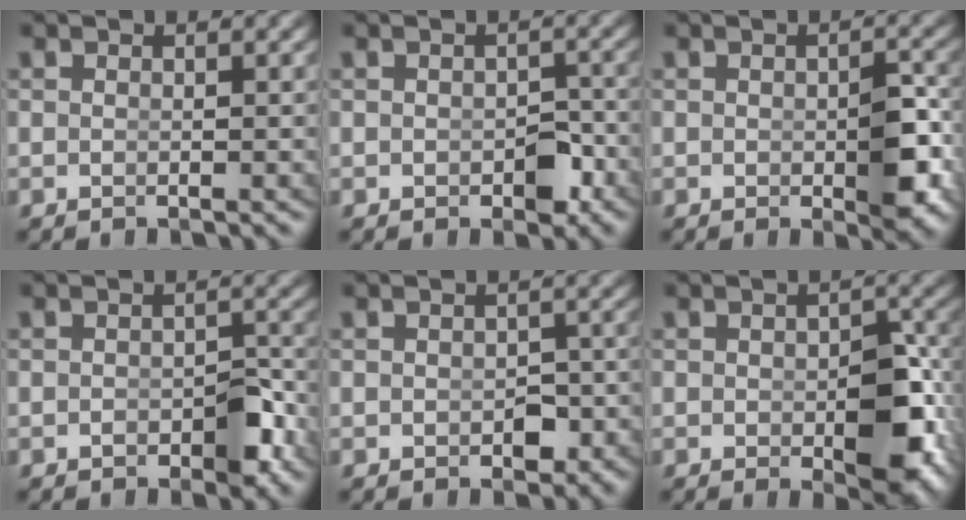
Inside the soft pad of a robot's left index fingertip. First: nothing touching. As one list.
[{"total": 1.9, "force": [-1.0, 1.0, 1.2], "torque": [-0.007, -0.007, -0.013]}, {"total": 3.9, "force": [-0.8, 1.7, 3.4], "torque": [-0.050, -0.014, -0.009]}, {"total": 2.4, "force": [-1.2, 1.0, 1.8], "torque": [-0.020, -0.007, -0.015]}, {"total": 1.8, "force": [-1.3, 1.0, 0.7], "torque": [-0.002, -0.010, -0.016]}, {"total": 5.7, "force": [-1.5, 2.9, 4.7], "torque": [-0.060, -0.022, -0.014]}]